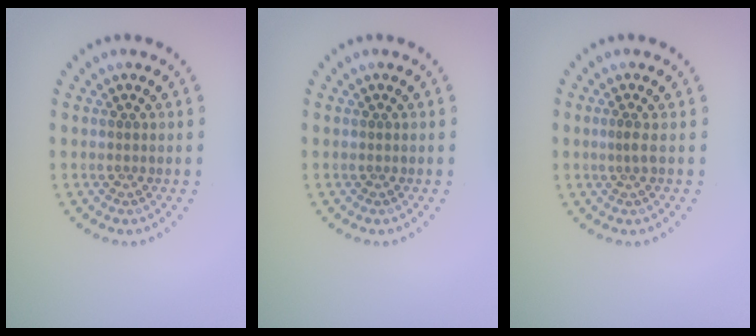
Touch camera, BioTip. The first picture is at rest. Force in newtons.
{"total": 0.0}
{"total": 0.8, "press": 0.4, "slide": 0.6}